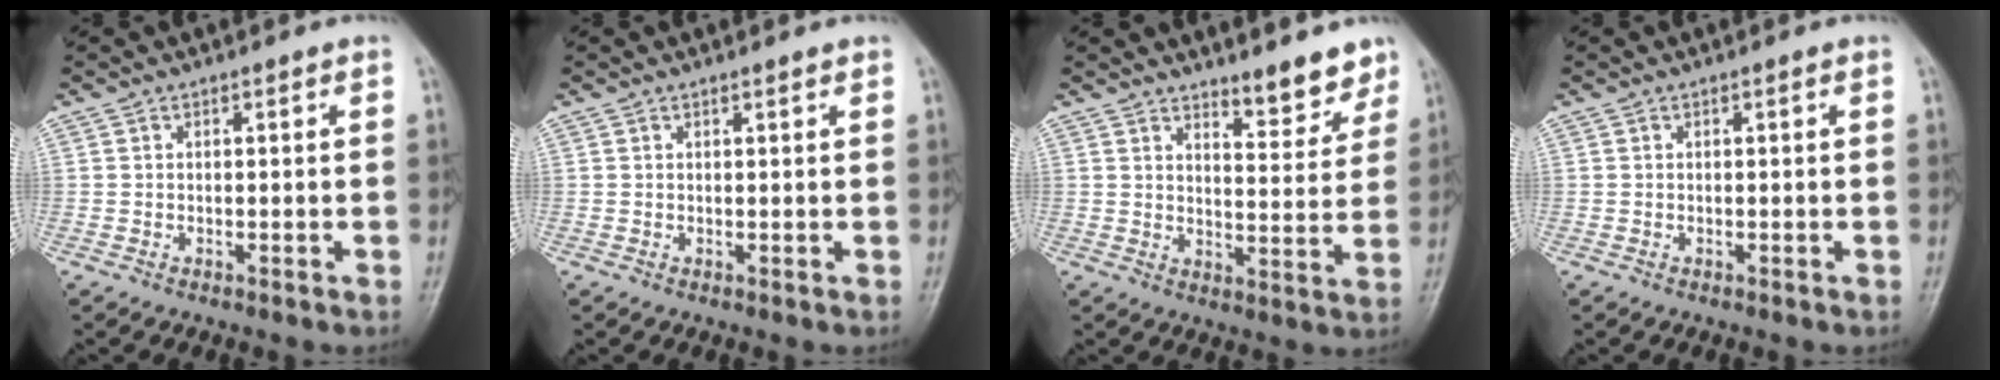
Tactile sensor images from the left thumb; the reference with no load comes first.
{"total": 0.7, "force": [0.6, 0.1, 0.5], "torque": [-0.007, -0.002, 0.009]}
{"total": 7.1, "force": [5.9, 2.1, 3.3], "torque": [-0.020, -0.048, 0.087]}
{"total": 0.0}